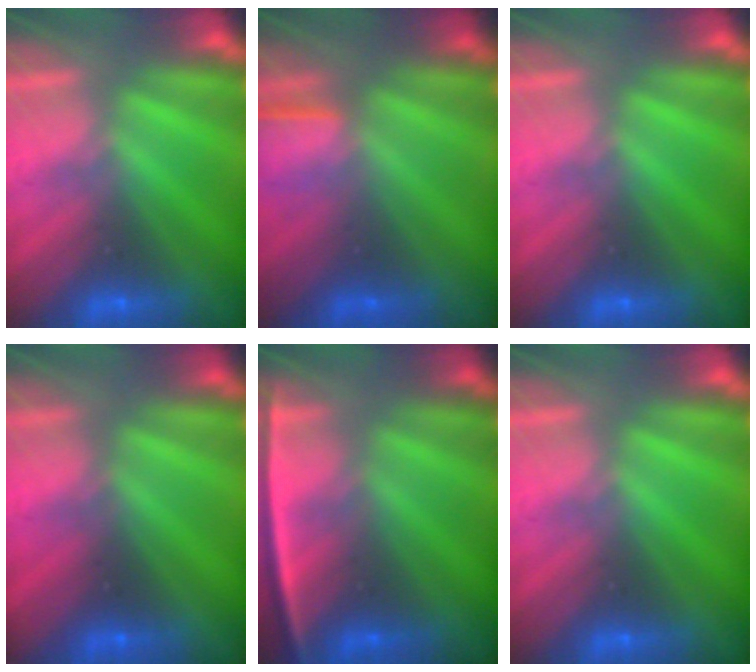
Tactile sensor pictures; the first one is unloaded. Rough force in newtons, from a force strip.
{"total": 1.3}
{"total": 0.0}
{"total": 2.2}
{"total": 2.4}
{"total": 0.0}